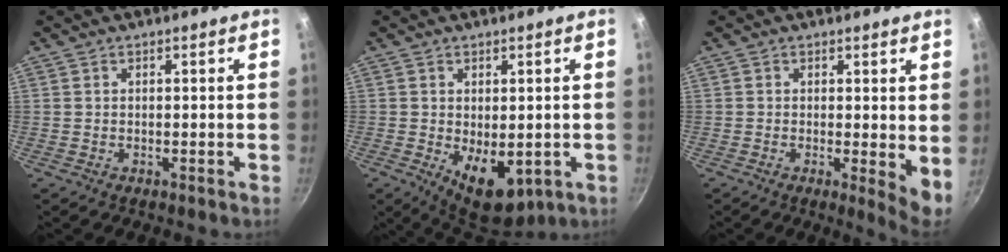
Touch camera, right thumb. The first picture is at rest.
{"total": 9.4, "force": [-1.7, 5.5, 7.4], "torque": [-0.086, -0.015, -0.008]}
{"total": 4.8, "force": [0.4, 1.5, 4.6], "torque": [-0.061, -0.017, 0.003]}